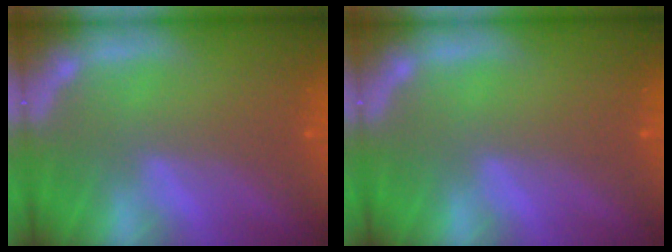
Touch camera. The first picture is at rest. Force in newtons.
{"total": 0.0}